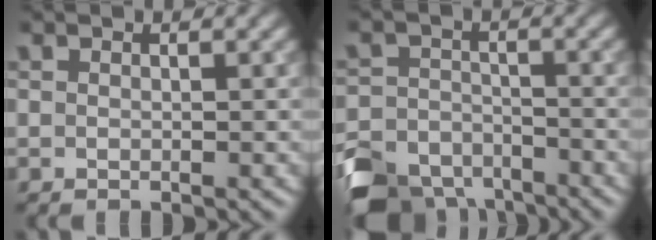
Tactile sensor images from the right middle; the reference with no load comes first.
{"total": 7.6, "force": [-6.1, 3.9, 2.2], "torque": [-0.035, -0.010, -0.117]}